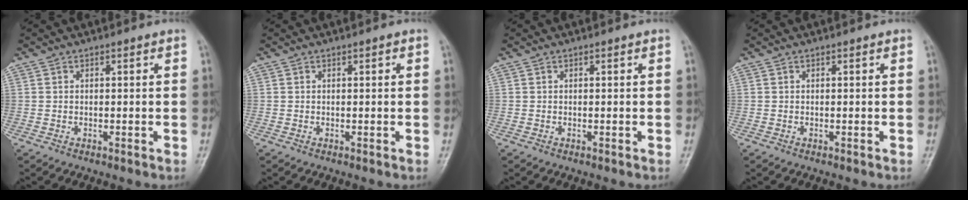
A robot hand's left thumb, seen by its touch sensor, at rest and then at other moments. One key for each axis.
{"total": 0.5, "fx": 0.2, "fy": 0.2, "fz": 0.4, "tx": -0.005, "ty": 0.001, "tz": 0.002}
{"total": 0.0}
{"total": 0.0}